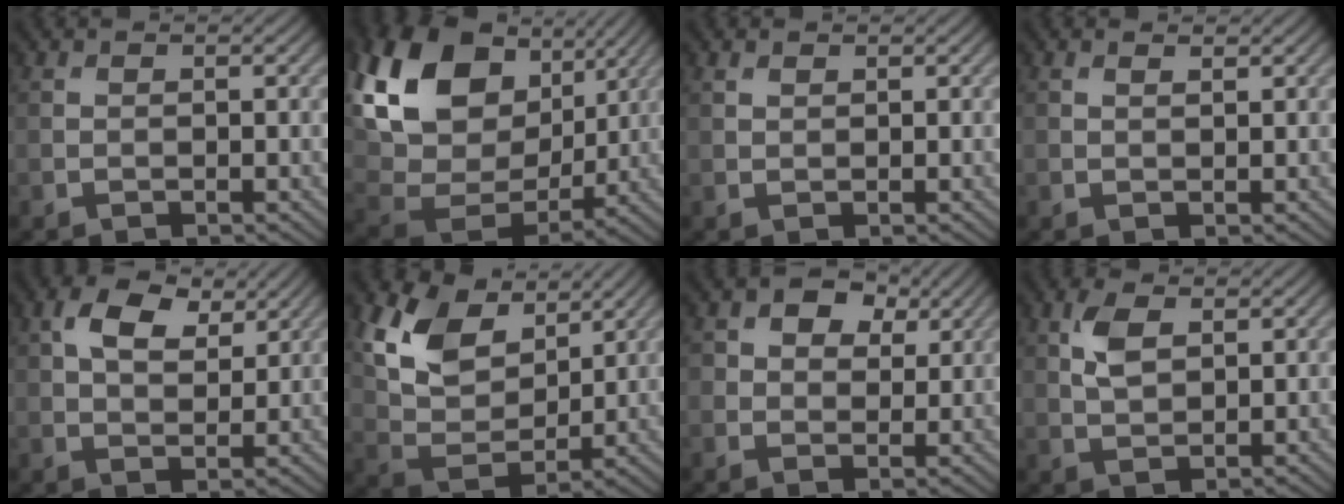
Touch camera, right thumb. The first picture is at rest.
{"total": 19.7, "force": [7.4, 13.6, 12.1], "torque": [-0.301, 0.026, 0.151]}
{"total": 0.9, "force": [0.7, 0.5, 0.3], "torque": [-0.008, -0.001, 0.015]}
{"total": 0.8, "force": [0.7, 0.2, 0.4], "torque": [-0.010, 0.000, 0.013]}
{"total": 6.6, "force": [3.0, 3.9, 4.4], "torque": [-0.084, 0.001, 0.051]}
{"total": 11.1, "force": [5.8, 6.7, 6.6], "torque": [-0.154, 0.002, 0.109]}
{"total": 5.9, "force": [2.7, 4.2, 3.1], "torque": [-0.060, 0.004, 0.034]}
{"total": 3.9, "force": [1.4, 2.2, 2.9], "torque": [-0.070, 0.004, 0.029]}